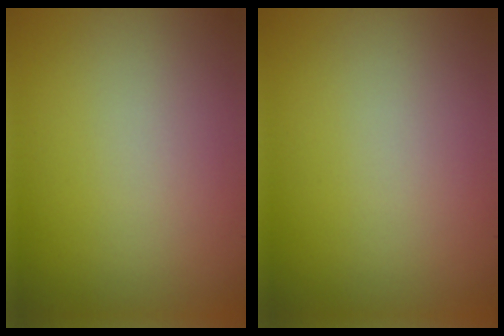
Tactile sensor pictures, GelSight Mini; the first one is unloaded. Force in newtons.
{"total": 0.0}